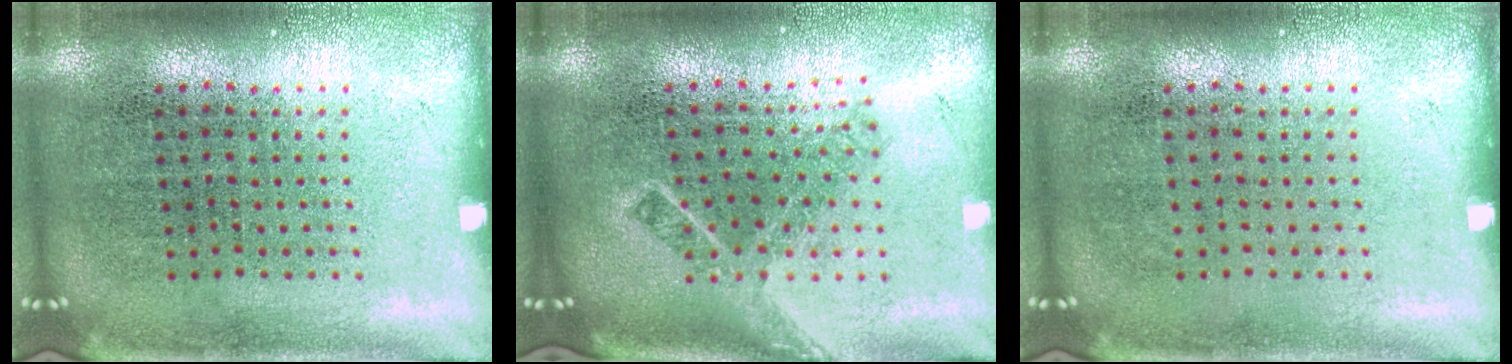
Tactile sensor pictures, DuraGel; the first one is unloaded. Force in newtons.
{"total": 1.9, "press": 1.3, "slide": 1.4}
{"total": 0.0}